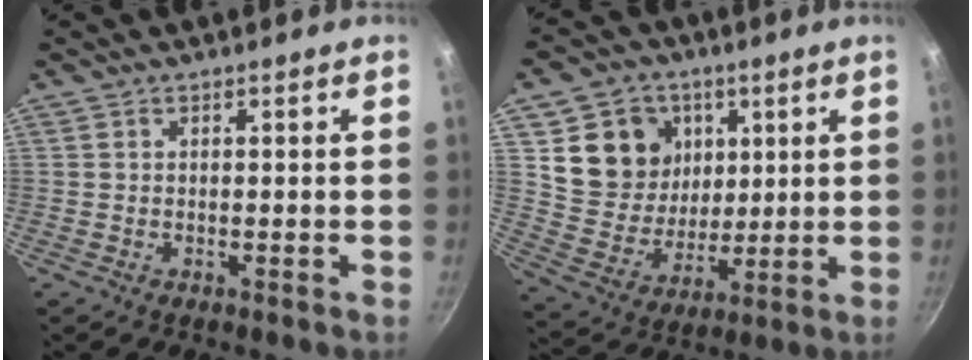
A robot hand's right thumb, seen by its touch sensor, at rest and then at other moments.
{"total": 14.6, "force": [5.0, 12.6, 5.4], "torque": [-0.059, -0.023, 0.096]}